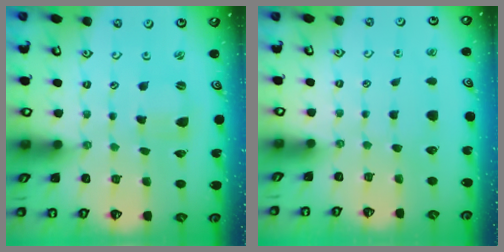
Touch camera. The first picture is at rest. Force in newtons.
{"total": 0.0}